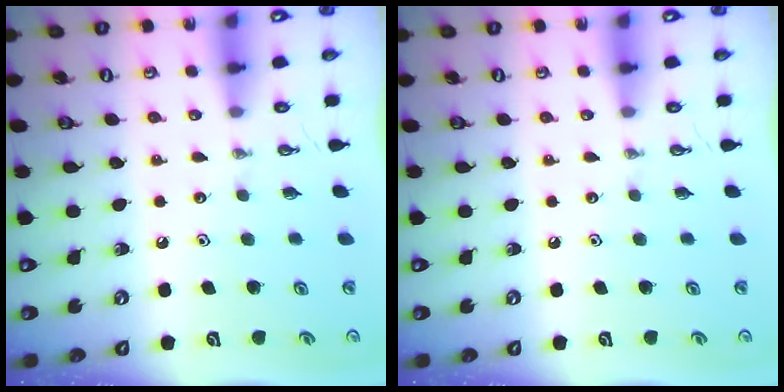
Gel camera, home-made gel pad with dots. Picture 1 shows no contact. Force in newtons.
{"total": 0.0}